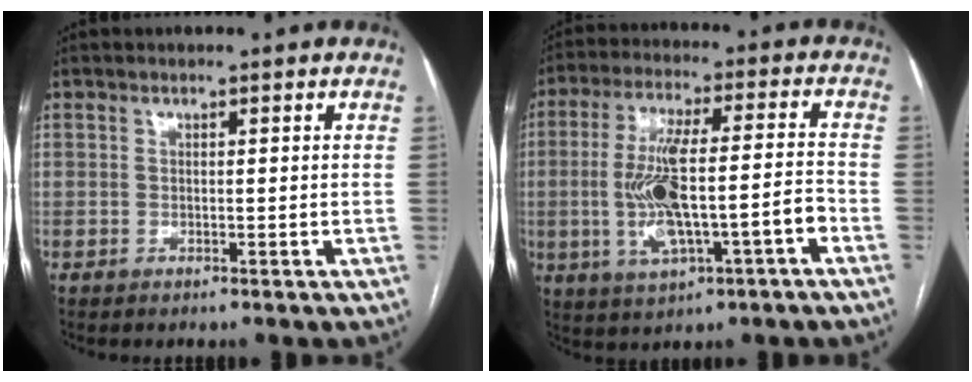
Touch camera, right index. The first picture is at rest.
{"total": 13.4, "force": [-3.4, 2.4, 12.8], "torque": [-0.246, 0.014, -0.050]}